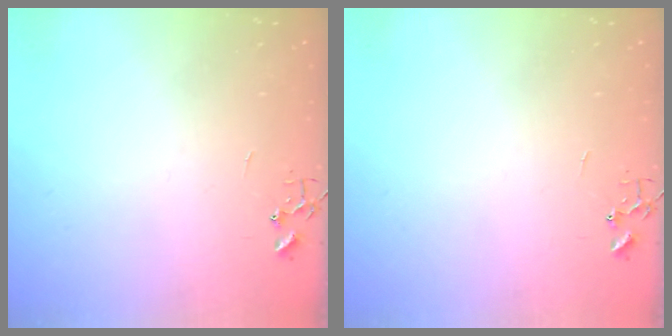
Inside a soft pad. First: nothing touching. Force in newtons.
{"total": 0.0}